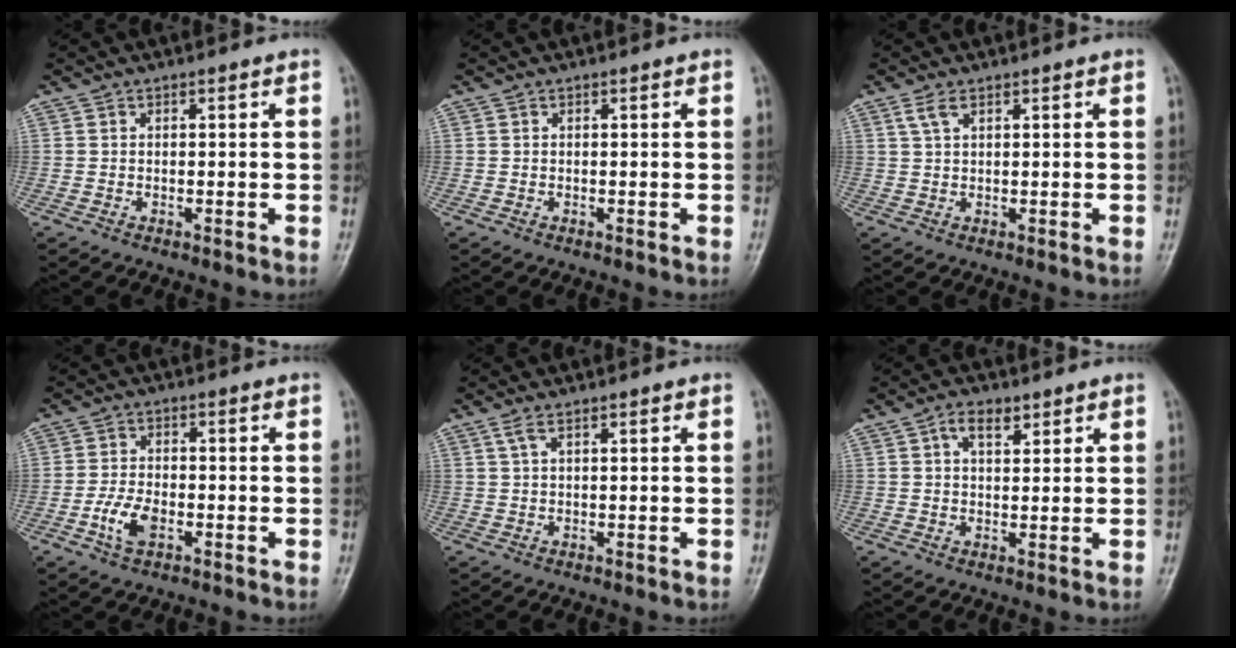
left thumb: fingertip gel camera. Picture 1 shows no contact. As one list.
[{"total": 0.0}, {"total": 2.1, "force": [1.2, 0.9, 1.5], "torque": [-0.036, 0.006, 0.032]}, {"total": 5.3, "force": [-2.2, 2.9, 3.9], "torque": [-0.080, 0.010, -0.043]}, {"total": 1.4, "force": [0.8, 0.2, 1.1], "torque": [-0.033, 0.008, 0.024]}, {"total": 4.0, "force": [2.1, 2.0, 2.7], "torque": [-0.037, -0.006, 0.035]}]